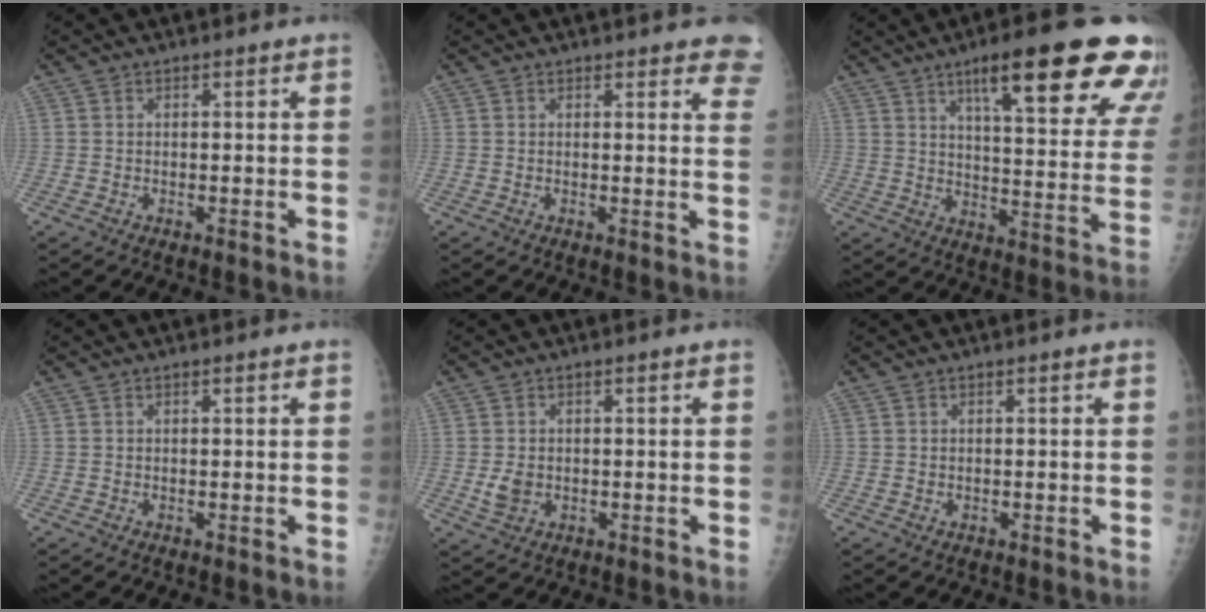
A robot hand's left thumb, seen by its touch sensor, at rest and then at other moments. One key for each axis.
{"total": 7.4, "fx": 5.9, "fy": 2.2, "fz": 4.0, "tx": -0.015, "ty": -0.021, "tz": 0.049}
{"total": 24.1, "fx": 14.1, "fy": 5.2, "fz": 18.9, "tx": -0.229, "ty": -0.046, "tz": 0.194}
{"total": 0.6, "fx": 0.5, "fy": -0.1, "fz": 0.4, "tx": -0.011, "ty": 0.000, "tz": 0.010}
{"total": 2.9, "fx": -0.1, "fy": 2.1, "fz": 2.0, "tx": -0.034, "ty": -0.001, "tz": 0.005}
{"total": 0.0}